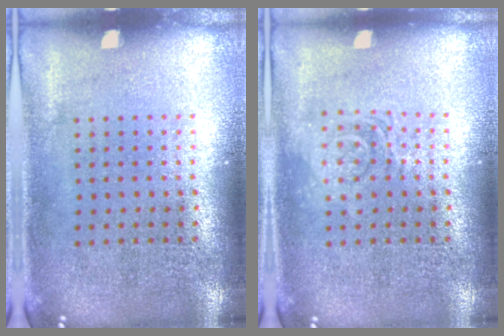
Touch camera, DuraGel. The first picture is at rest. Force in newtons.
{"total": 2.0, "press": 2.0, "slide": 0.3}